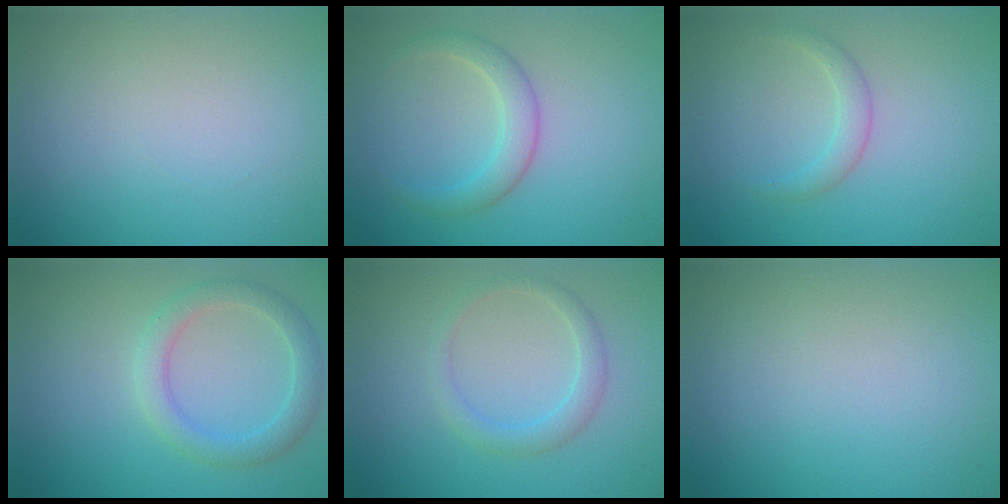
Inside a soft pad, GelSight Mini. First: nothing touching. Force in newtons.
{"total": 2.5, "press": 2.5, "slide": 0.2}
{"total": 1.5, "press": 1.5, "slide": 0.1}
{"total": 3.0, "press": 3.0, "slide": 0.1}
{"total": 2.0, "press": 2.0, "slide": 0.1}
{"total": 0.0}